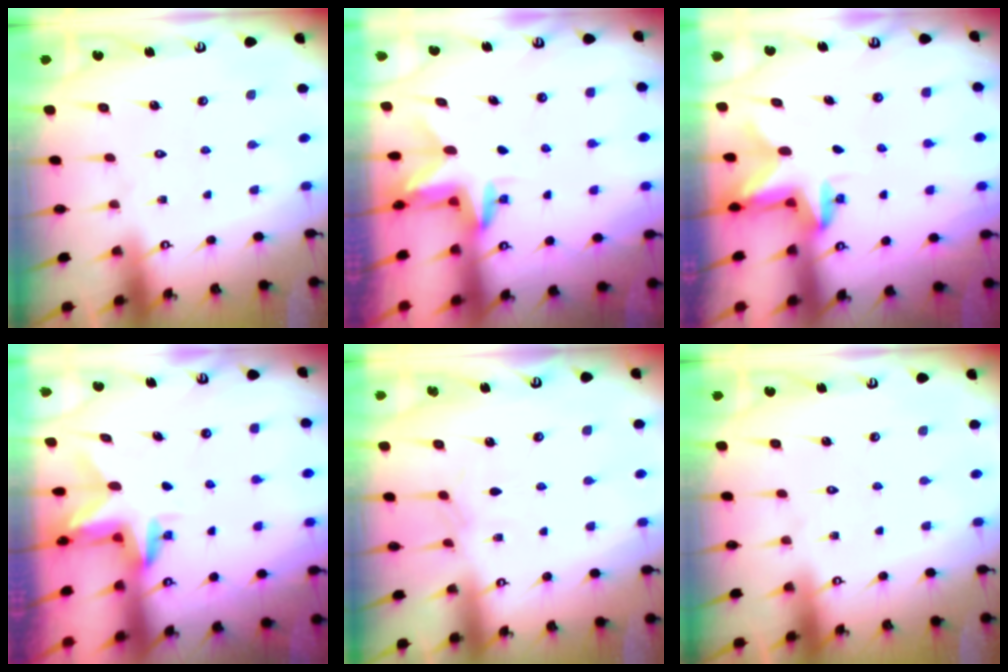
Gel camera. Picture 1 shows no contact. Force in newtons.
{"total": 3.0, "press": 3.0, "slide": 0.2}
{"total": 2.5, "press": 2.5, "slide": 0.5}
{"total": 3.1, "press": 3.0, "slide": 0.3}
{"total": 5.2, "press": 5.1, "slide": 0.6}
{"total": 0.0}